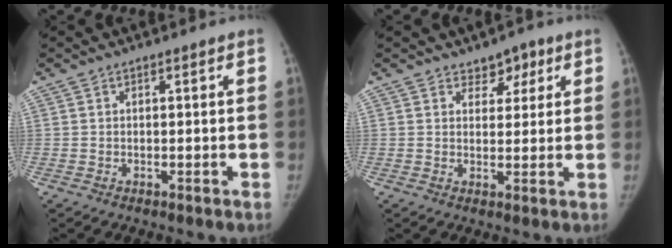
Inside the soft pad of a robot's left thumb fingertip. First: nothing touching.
{"total": 4.1, "force": [2.5, 2.7, 1.6], "torque": [0.005, -0.013, 0.037]}